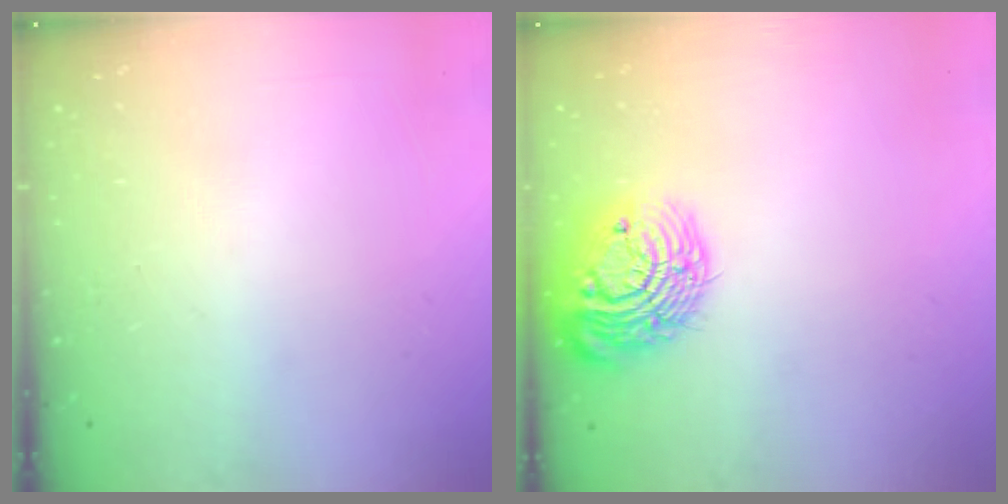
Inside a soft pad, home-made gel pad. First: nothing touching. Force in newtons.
{"total": 17.2, "press": 17.2, "slide": 1.1}